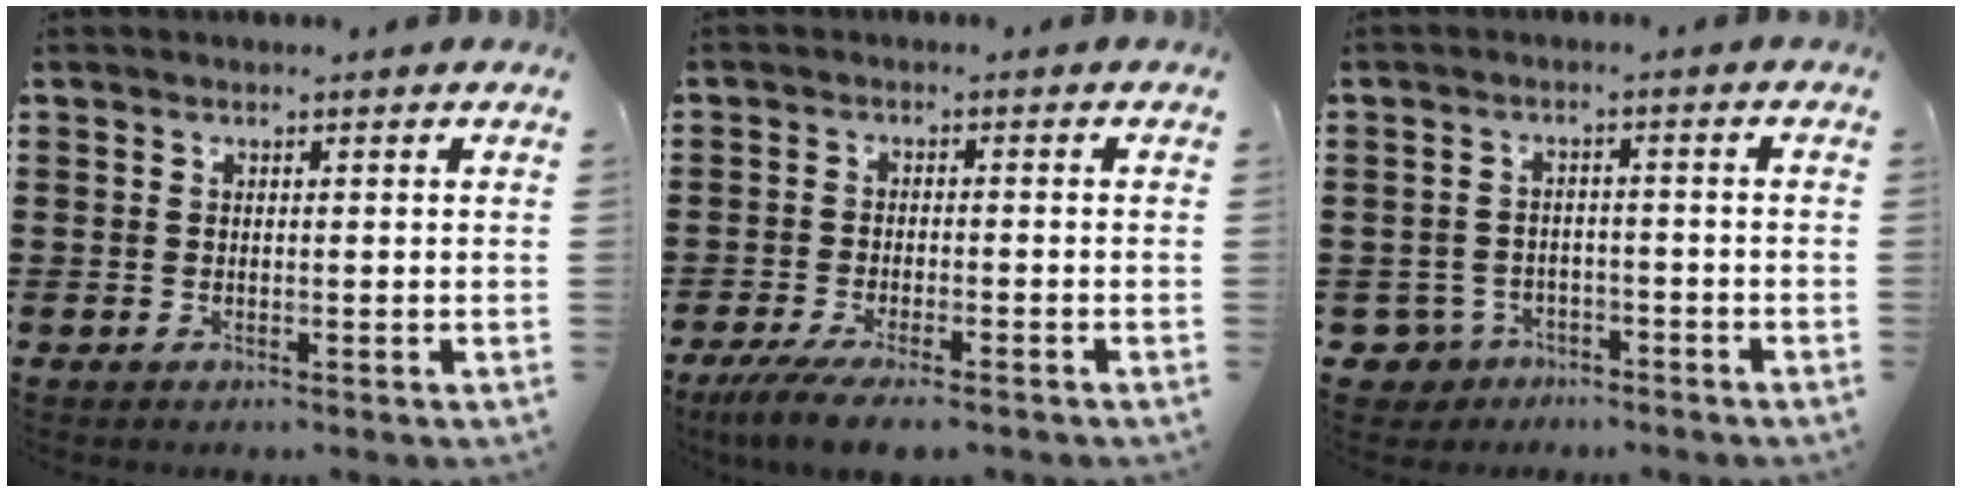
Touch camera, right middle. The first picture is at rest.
{"total": 4.5, "force": [-3.8, 0.2, 2.3], "torque": [-0.059, -0.015, -0.076]}
{"total": 3.2, "force": [-2.7, 1.7, 0.4], "torque": [-0.037, -0.003, -0.064]}